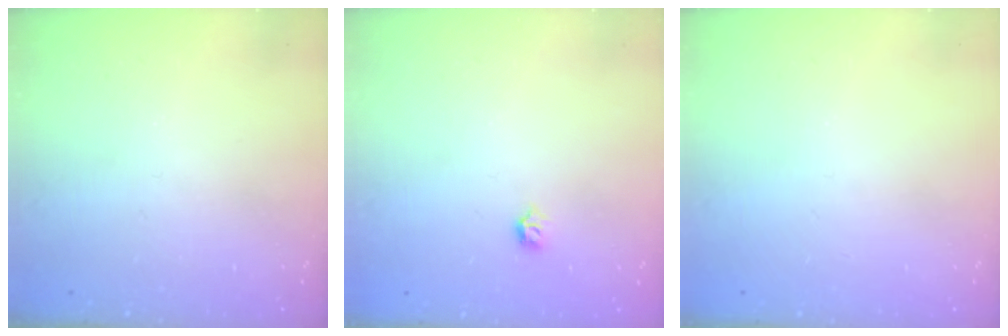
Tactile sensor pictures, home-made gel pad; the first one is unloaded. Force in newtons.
{"total": 3.4, "press": 3.3, "slide": 0.7}
{"total": 0.0}